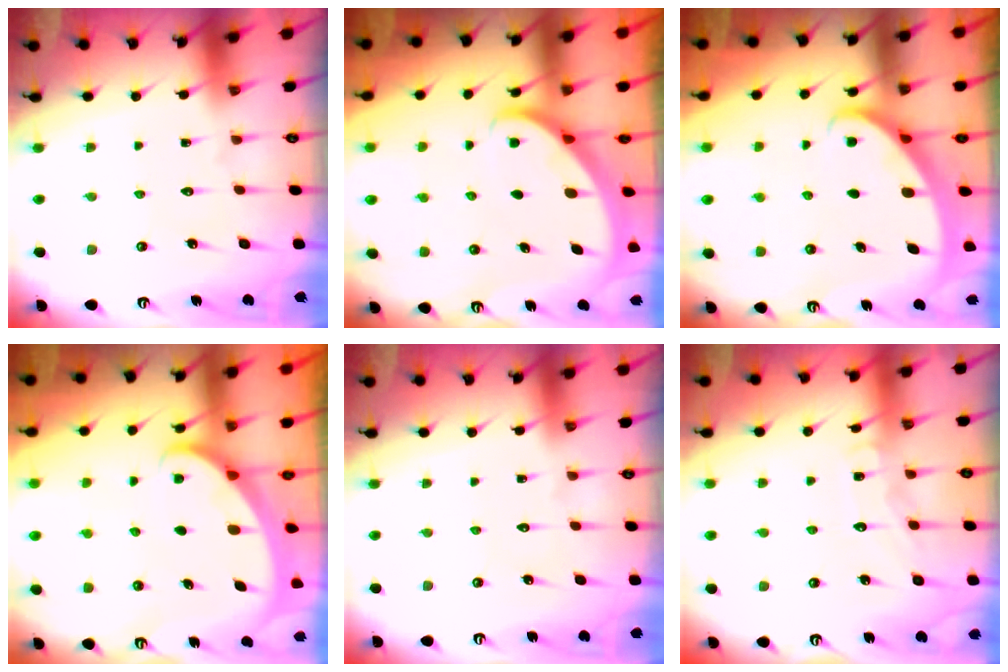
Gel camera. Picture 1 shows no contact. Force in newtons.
{"total": 2.6, "press": 2.6, "slide": 0.2}
{"total": 2.2, "press": 2.2, "slide": 0.2}
{"total": 1.8, "press": 1.8, "slide": 0.2}
{"total": 0.0}
{"total": 7.7, "press": 7.6, "slide": 0.7}